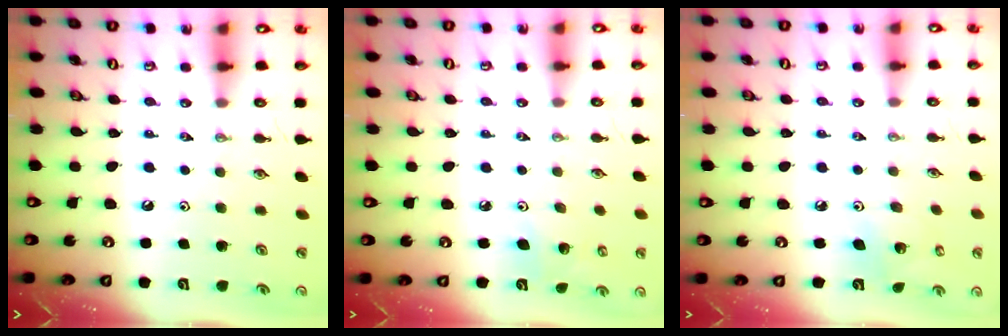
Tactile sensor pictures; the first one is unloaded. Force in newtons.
{"total": 4.2, "press": 3.7, "slide": 1.9}
{"total": 4.4, "press": 4.4, "slide": 0.2}